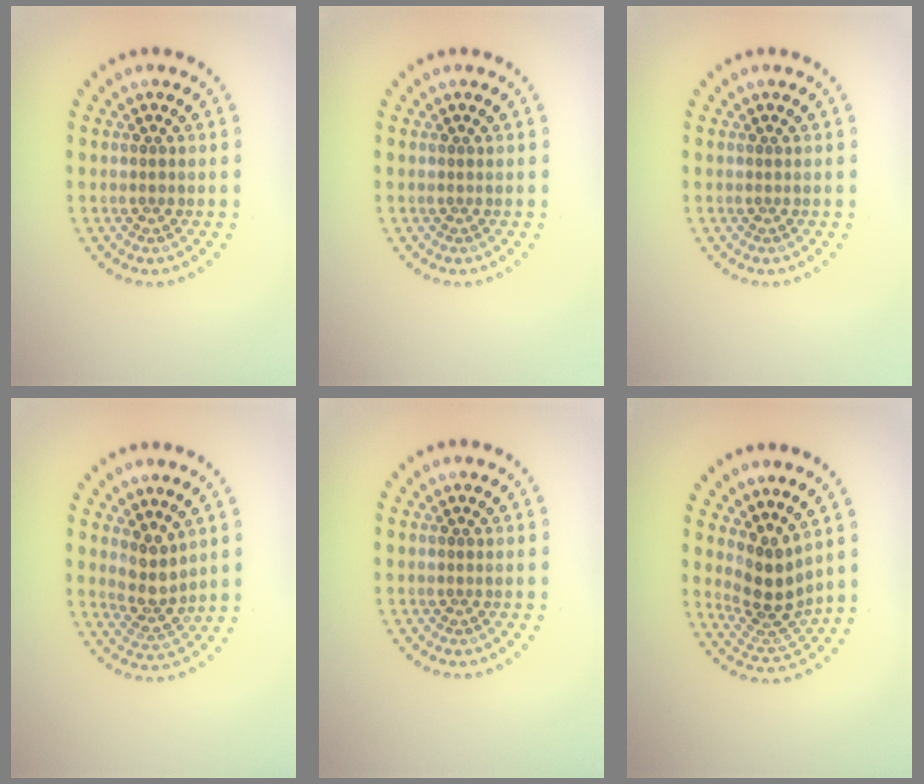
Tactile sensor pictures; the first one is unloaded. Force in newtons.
{"total": 0.0}
{"total": 0.0}
{"total": 2.9, "press": 2.4, "slide": 1.7}
{"total": 0.0}
{"total": 3.9, "press": 3.0, "slide": 2.4}